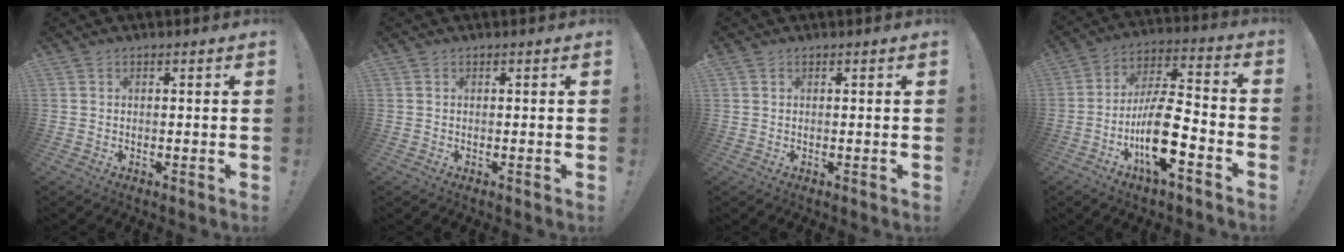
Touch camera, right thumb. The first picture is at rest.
{"total": 0.0}
{"total": 0.0}
{"total": 17.2, "force": [-6.8, 6.5, 14.4], "torque": [-0.271, 0.042, -0.107]}